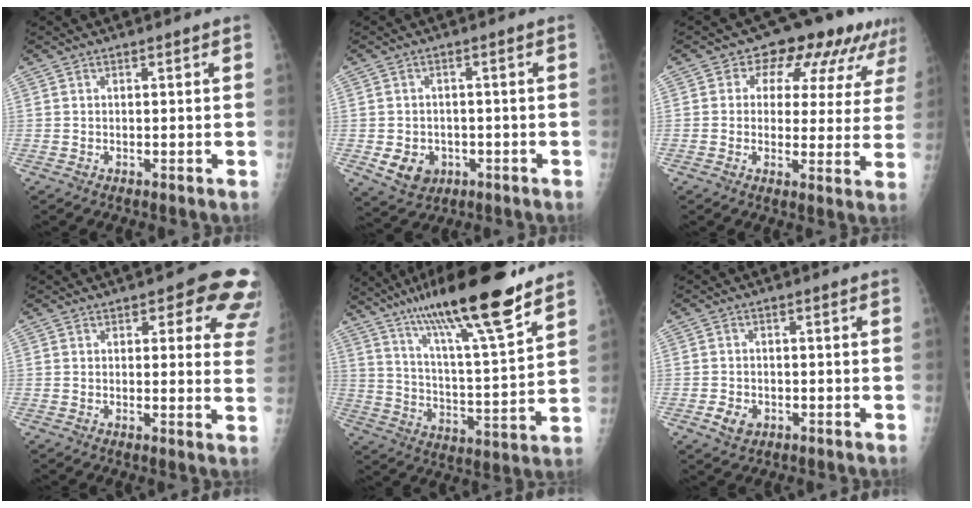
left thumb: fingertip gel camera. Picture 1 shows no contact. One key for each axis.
{"total": 5.8, "fx": -1.6, "fy": 4.9, "fz": 2.8, "tx": -0.033, "ty": 0.007, "tz": -0.012}
{"total": 13.0, "fx": 7.9, "fy": 8.0, "fz": 6.6, "tx": -0.035, "ty": -0.017, "tz": 0.083}
{"total": 10.9, "fx": 6.8, "fy": 4.8, "fz": 7.1, "tx": -0.025, "ty": -0.028, "tz": 0.058}
{"total": 22.2, "fx": 15.7, "fy": 3.0, "fz": 15.4, "tx": -0.244, "ty": -0.061, "tz": 0.263}
{"total": 3.0, "fx": -1.1, "fy": 2.3, "fz": 1.7, "tx": -0.027, "ty": 0.001, "tz": -0.012}